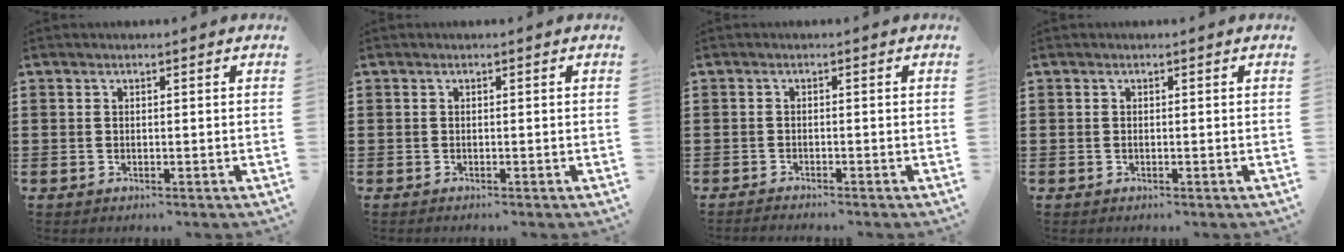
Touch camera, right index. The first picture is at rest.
{"total": 0.0}
{"total": 1.0, "force": [-1.0, -0.1, 0.0], "torque": [-0.001, 0.001, -0.020]}
{"total": 0.0}